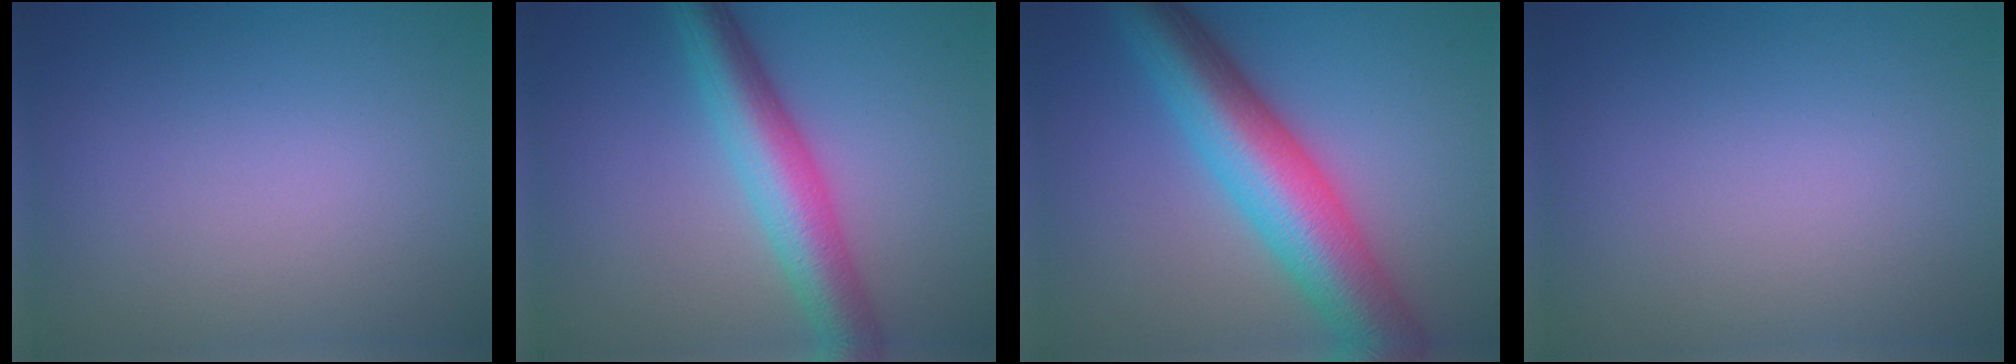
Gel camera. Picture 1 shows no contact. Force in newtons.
{"total": 6.2, "press": 6.2, "slide": 0.3}
{"total": 10.1, "press": 10.1, "slide": 0.3}
{"total": 0.0}